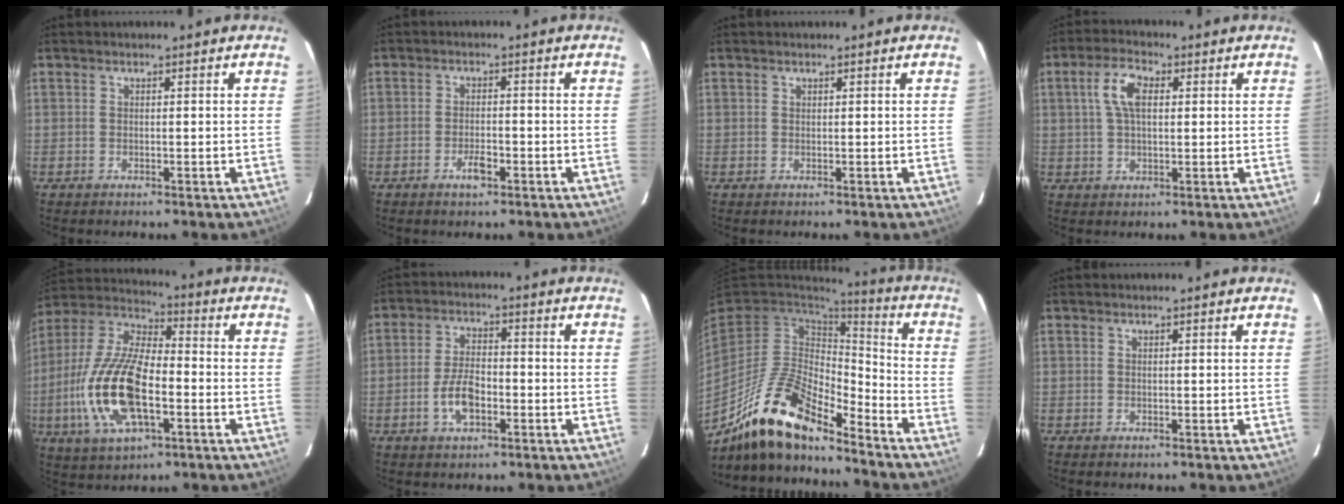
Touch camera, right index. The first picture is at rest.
{"total": 3.2, "force": [-1.9, 1.3, 2.2], "torque": [-0.047, 0.000, -0.033]}
{"total": 0.0}
{"total": 6.2, "force": [1.5, 3.1, 5.1], "torque": [-0.099, 0.015, 0.028]}
{"total": 18.8, "force": [-4.9, 8.2, 16.2], "torque": [-0.348, -0.006, -0.095]}
{"total": 6.6, "force": [-2.6, 3.3, 5.1], "torque": [-0.106, 0.005, -0.045]}
{"total": 17.8, "force": [-13.6, 5.3, 10.3], "torque": [-0.209, -0.015, -0.257]}
{"total": 0.0}